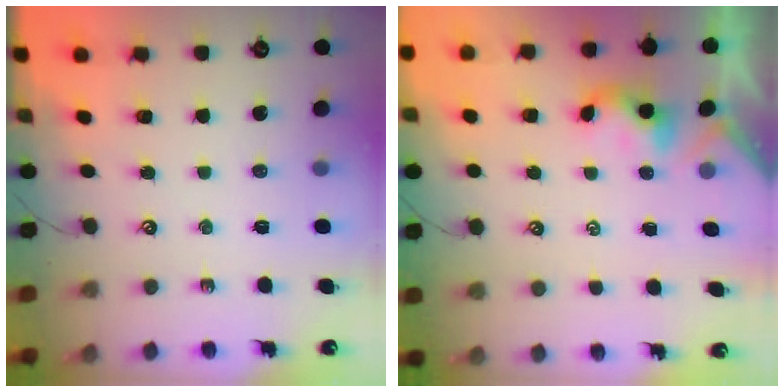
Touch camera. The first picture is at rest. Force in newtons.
{"total": 0.6, "press": 0.3, "slide": 0.5}